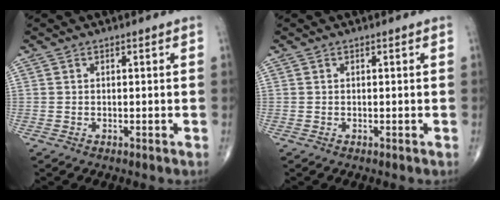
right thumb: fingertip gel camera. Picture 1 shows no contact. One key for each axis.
{"total": 0.0}